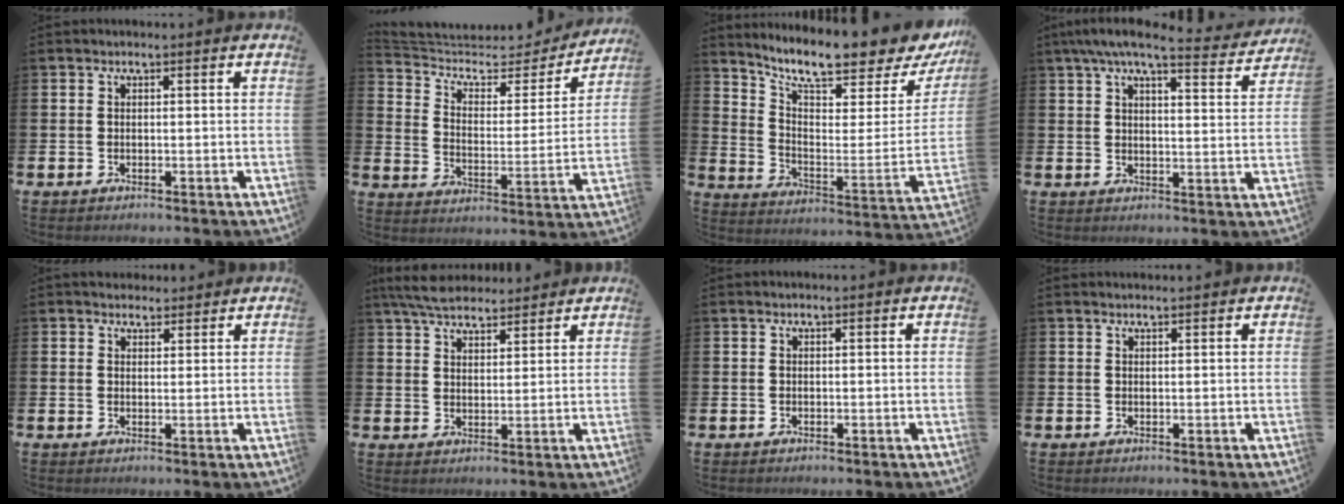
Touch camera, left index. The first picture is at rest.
{"total": 6.3, "force": [5.4, 2.7, 1.9], "torque": [-0.065, -0.045, 0.086]}
{"total": 9.9, "force": [8.6, 1.8, 4.6], "torque": [-0.098, -0.073, 0.139]}
{"total": 6.3, "force": [5.5, 0.8, 2.8], "torque": [-0.063, -0.026, 0.094]}
{"total": 2.9, "force": [2.6, 1.2, 0.0], "torque": [0.002, -0.008, 0.047]}
{"total": 5.7, "force": [5.4, 1.3, 1.4], "torque": [-0.049, -0.016, 0.101]}
{"total": 0.0}
{"total": 0.8, "force": [0.8, 0.0, 0.1], "torque": [0.007, -0.003, 0.012]}